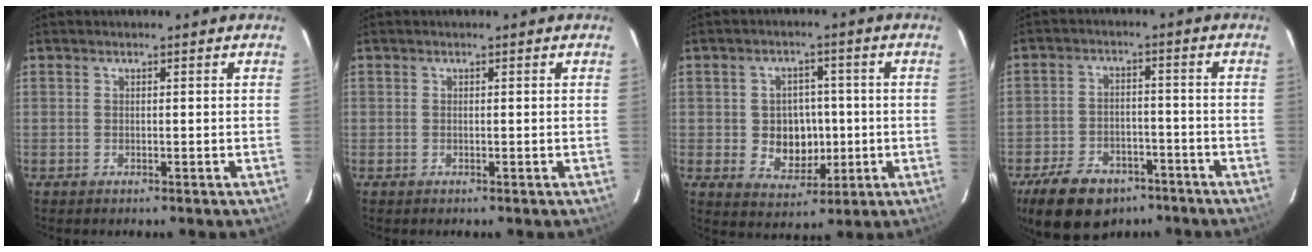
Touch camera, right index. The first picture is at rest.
{"total": 0.0}
{"total": 7.9, "force": [-0.8, 6.8, 3.9], "torque": [-0.084, 0.007, 0.004]}
{"total": 14.5, "force": [-9.6, 8.5, 6.7], "torque": [-0.164, 0.006, -0.144]}